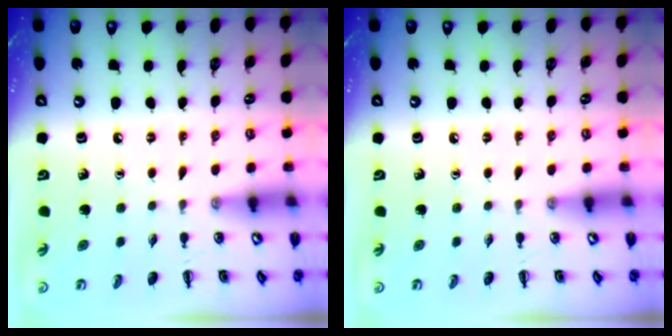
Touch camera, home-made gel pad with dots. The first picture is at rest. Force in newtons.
{"total": 0.0}